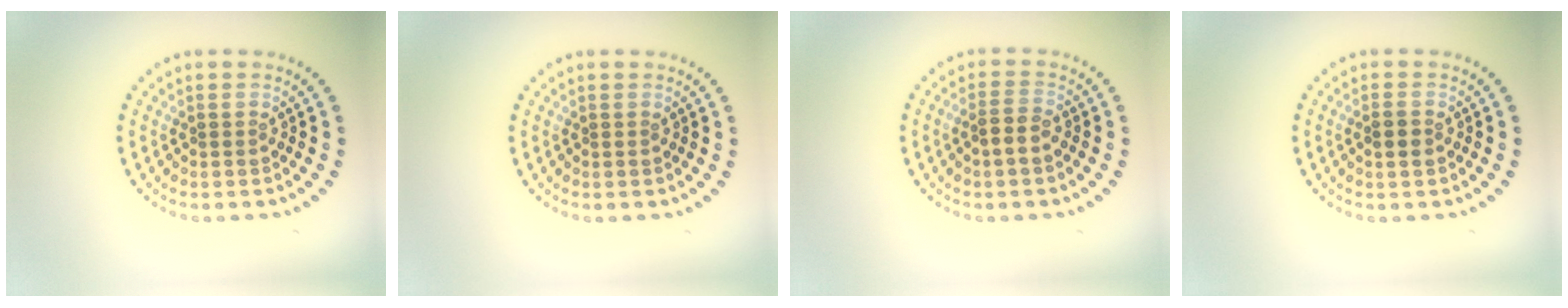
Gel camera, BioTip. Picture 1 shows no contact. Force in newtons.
{"total": 0.0}
{"total": 2.0, "press": 1.8, "slide": 0.8}
{"total": 1.3, "press": 1.2, "slide": 0.3}